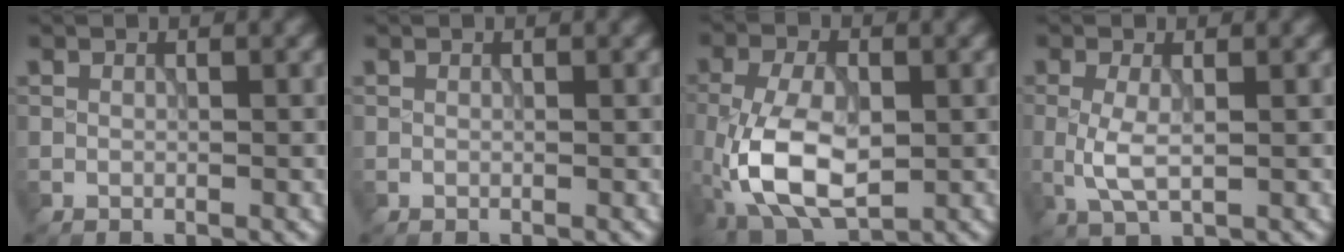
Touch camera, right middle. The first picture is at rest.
{"total": 0.0}
{"total": 9.2, "force": [-2.1, 4.9, 7.5], "torque": [-0.157, -0.005, -0.043]}
{"total": 2.8, "force": [-0.2, 1.0, 2.6], "torque": [-0.061, -0.003, -0.005]}